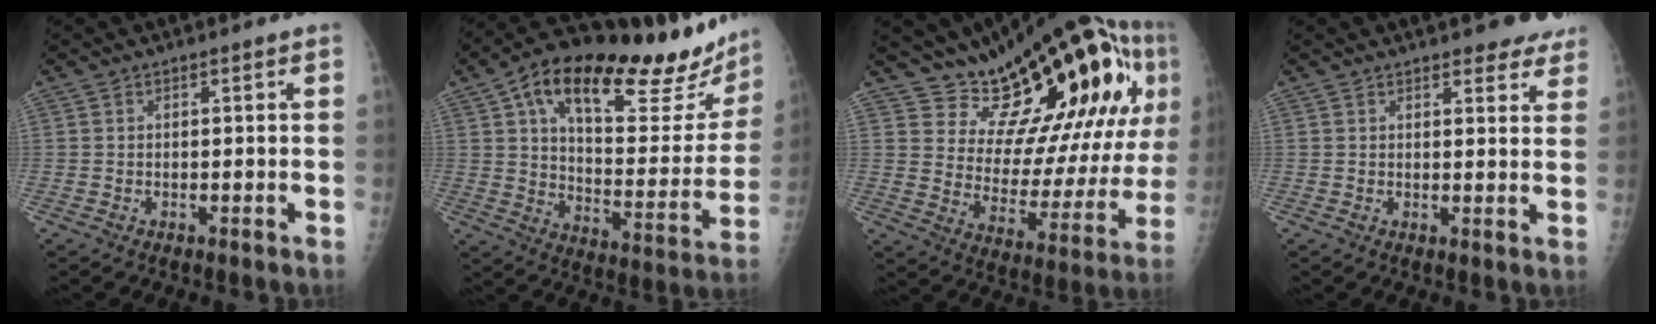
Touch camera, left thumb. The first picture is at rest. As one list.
[{"total": 30.5, "force": [19.0, 10.9, 21.2], "torque": [-0.272, -0.035, 0.280]}, {"total": 24.0, "force": [13.0, 9.2, 17.9], "torque": [-0.204, -0.058, 0.209]}, {"total": 6.3, "force": [5.1, 2.3, 2.9], "torque": [0.000, -0.019, 0.053]}]